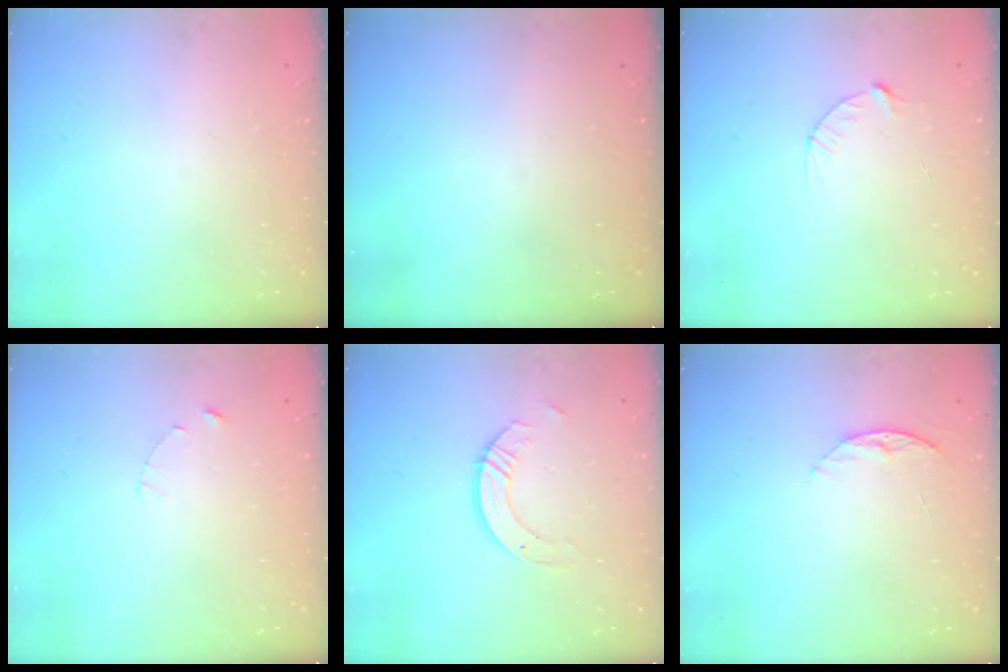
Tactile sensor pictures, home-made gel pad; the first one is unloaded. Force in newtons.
{"total": 0.0}
{"total": 3.2, "press": 3.2, "slide": 0.3}
{"total": 1.2, "press": 1.1, "slide": 0.2}
{"total": 6.3, "press": 6.3, "slide": 0.5}
{"total": 6.4, "press": 6.3, "slide": 0.7}